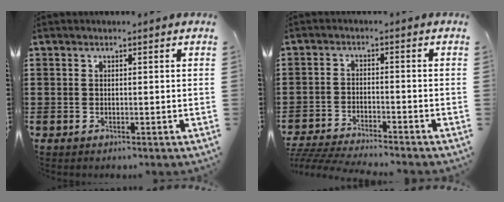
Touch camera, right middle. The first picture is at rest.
{"total": 4.4, "force": [-4.4, -0.2, 0.8], "torque": [-0.029, -0.010, -0.093]}